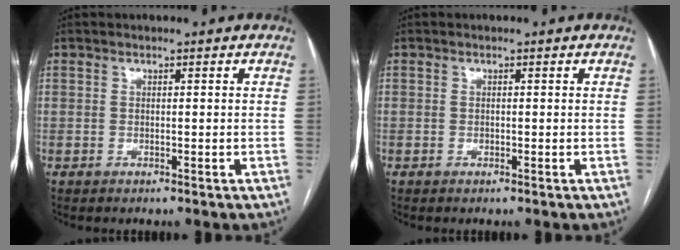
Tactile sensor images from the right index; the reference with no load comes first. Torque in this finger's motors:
{"motor_torque": [0.23, 0.25, 0.00, 0.01]}